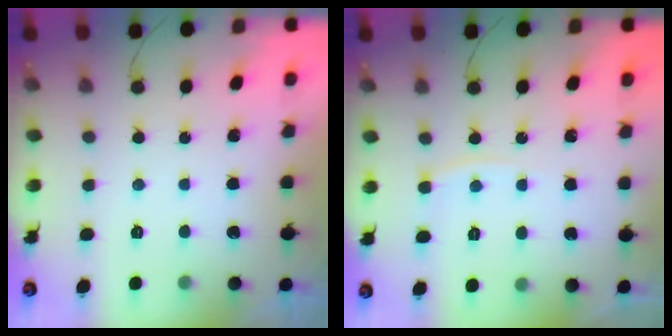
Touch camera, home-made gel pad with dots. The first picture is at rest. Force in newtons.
{"total": 2.5, "press": 2.5, "slide": 0.4}